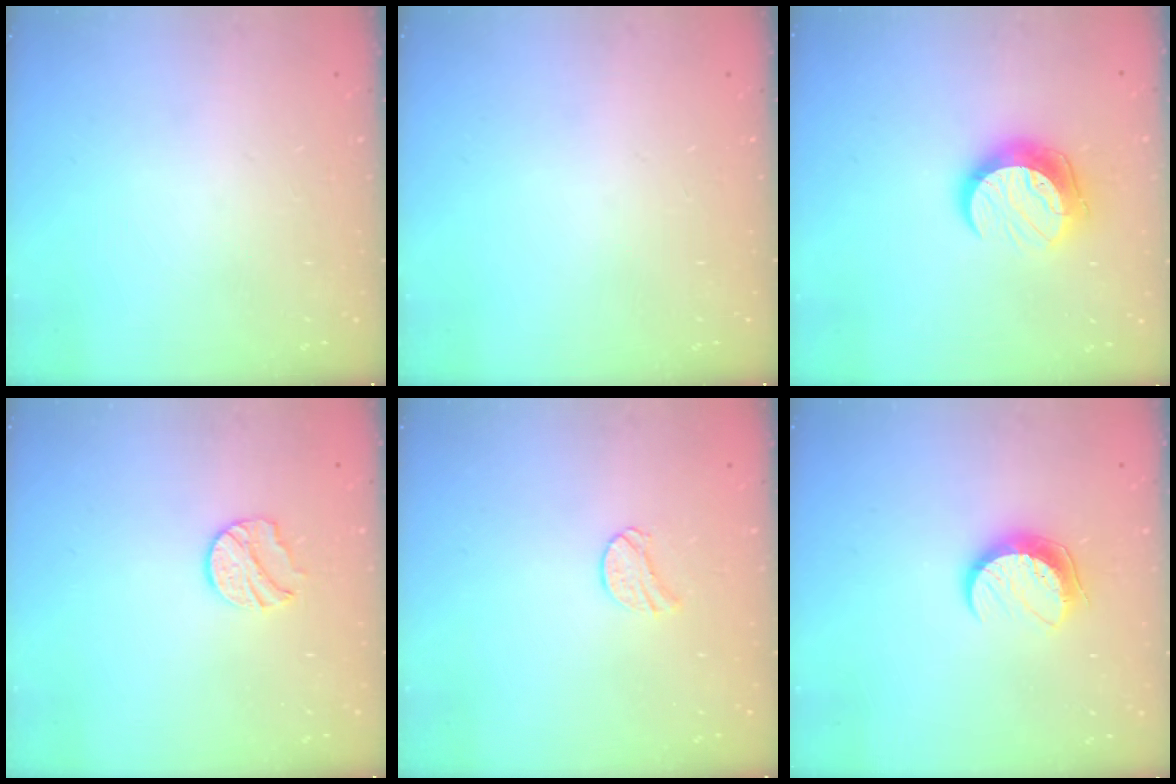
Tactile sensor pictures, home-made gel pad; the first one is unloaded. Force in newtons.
{"total": 0.0}
{"total": 11.6, "press": 11.5, "slide": 1.0}
{"total": 8.9, "press": 8.9, "slide": 0.1}
{"total": 8.2, "press": 8.1, "slide": 0.7}
{"total": 9.5, "press": 9.5, "slide": 0.8}